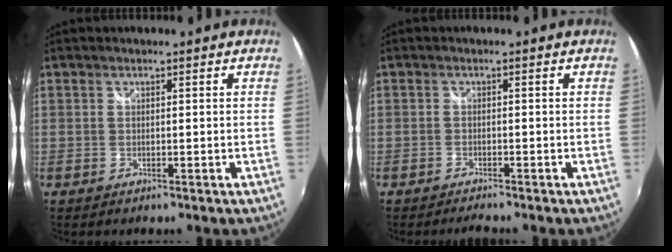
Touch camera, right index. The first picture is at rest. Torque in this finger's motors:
{"motor_torque": [0.29, -0.21, -0.01, -0.02]}